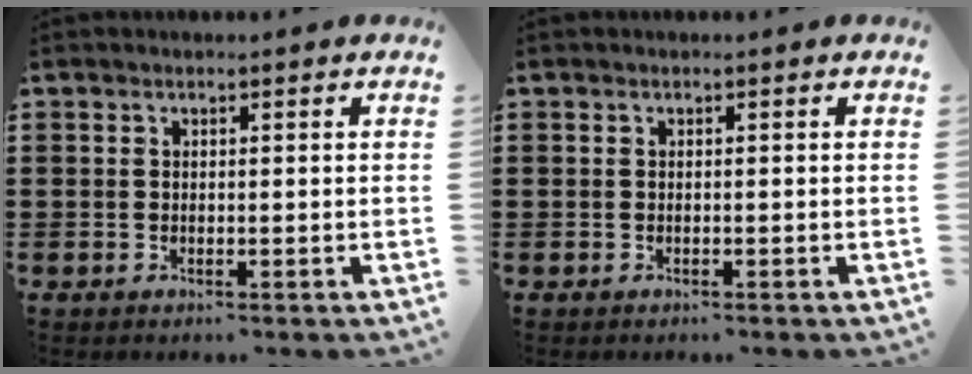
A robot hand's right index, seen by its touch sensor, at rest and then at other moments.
{"total": 0.0}